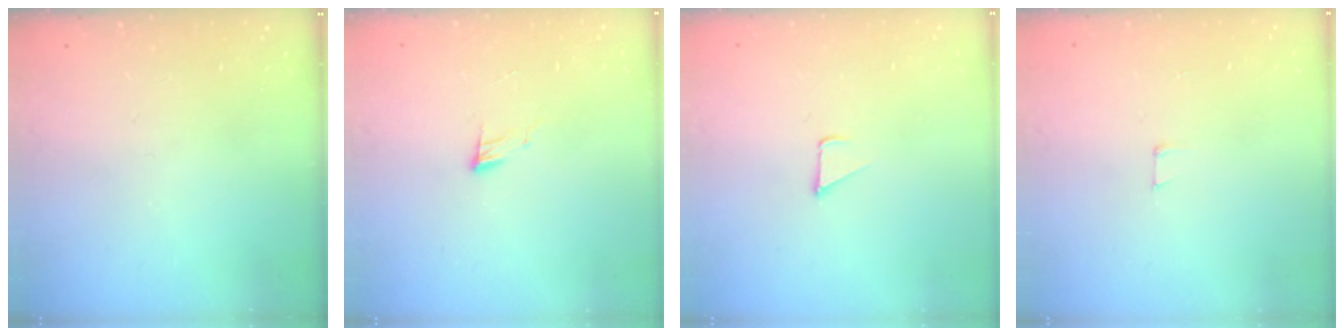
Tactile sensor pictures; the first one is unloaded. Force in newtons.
{"total": 6.3, "press": 6.2, "slide": 0.5}
{"total": 1.8, "press": 1.7, "slide": 0.1}
{"total": 2.9, "press": 2.9, "slide": 0.2}